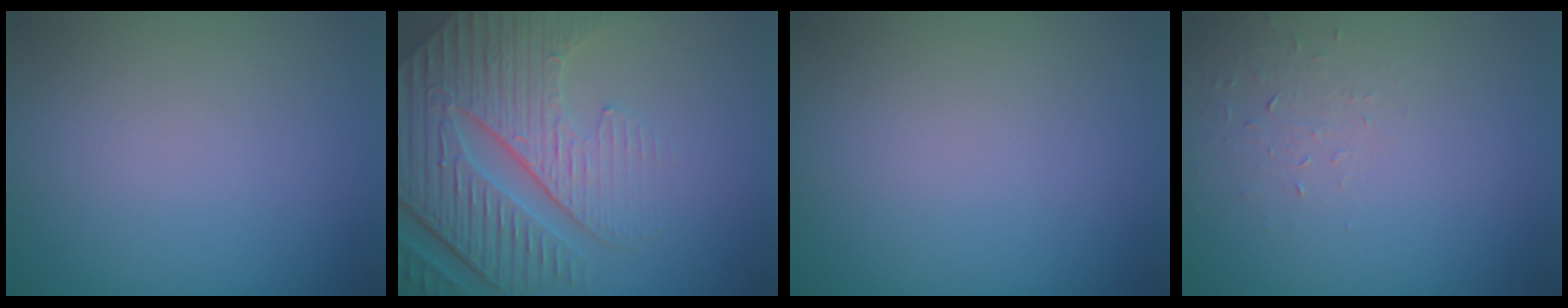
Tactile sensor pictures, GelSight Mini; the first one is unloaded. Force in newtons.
{"total": 7.3, "press": 5.9, "slide": 4.3}
{"total": 0.0}
{"total": 1.0, "press": 0.4, "slide": 0.9}